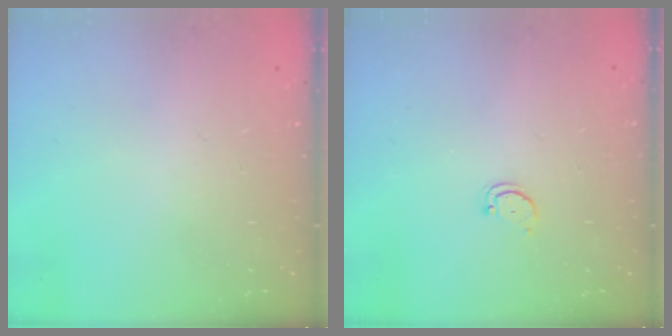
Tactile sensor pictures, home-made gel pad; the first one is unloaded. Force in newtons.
{"total": 2.5, "press": 2.4, "slide": 0.4}